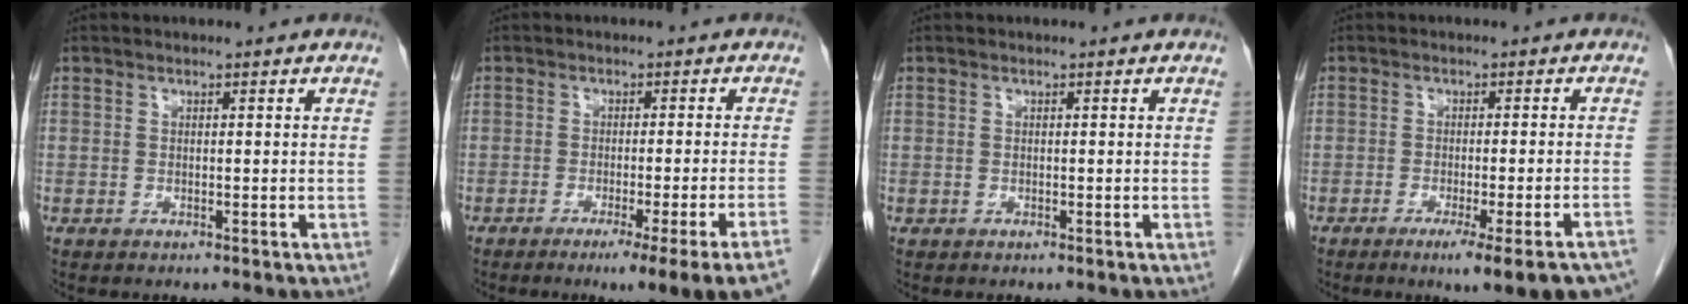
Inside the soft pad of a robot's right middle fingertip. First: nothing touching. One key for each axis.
{"total": 11.3, "fx": -7.6, "fy": -2.0, "fz": 8.1, "tx": -0.063, "ty": -0.014, "tz": -0.099}
{"total": 0.0}
{"total": 12.6, "fx": -9.6, "fy": 0.4, "fz": 8.1, "tx": -0.054, "ty": -0.009, "tz": -0.122}